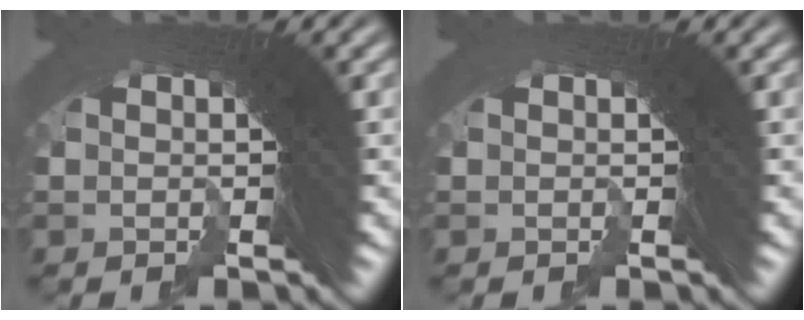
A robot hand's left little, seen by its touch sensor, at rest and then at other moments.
{"total": 0.0}